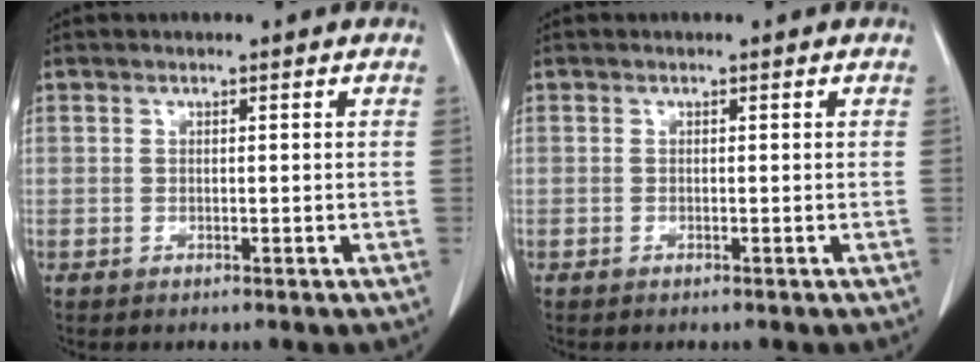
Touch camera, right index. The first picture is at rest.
{"total": 0.0}